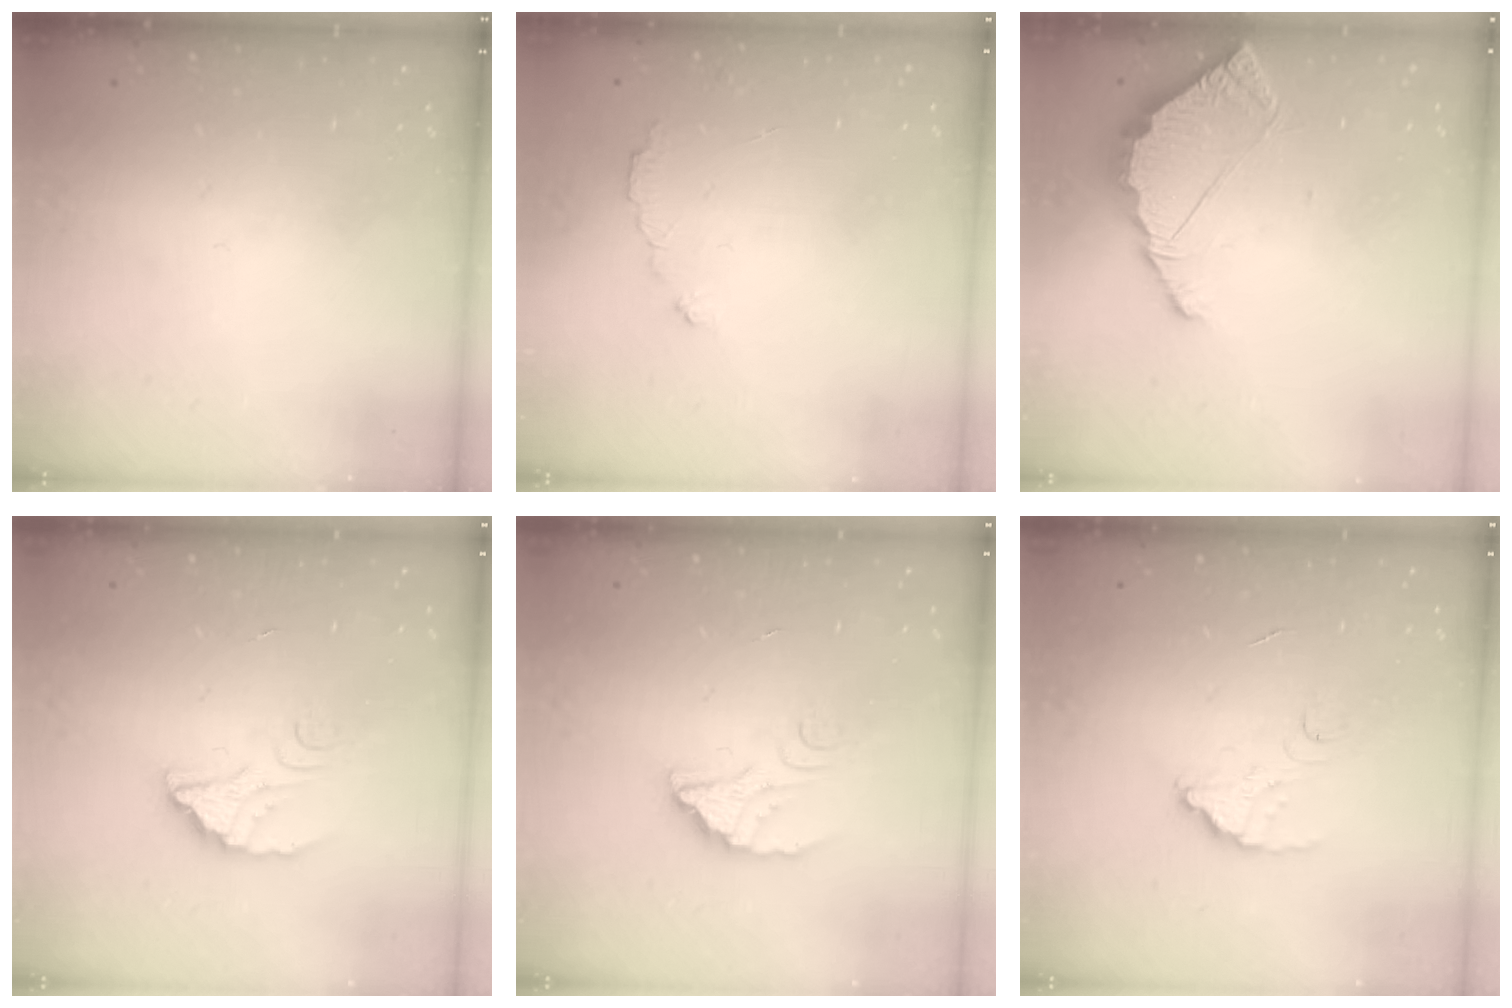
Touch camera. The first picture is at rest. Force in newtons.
{"total": 3.5, "press": 3.5, "slide": 0.3}
{"total": 4.3, "press": 4.3, "slide": 0.3}
{"total": 2.9, "press": 2.9, "slide": 0.1}
{"total": 2.9, "press": 2.9, "slide": 0.1}
{"total": 3.4, "press": 3.4, "slide": 0.2}